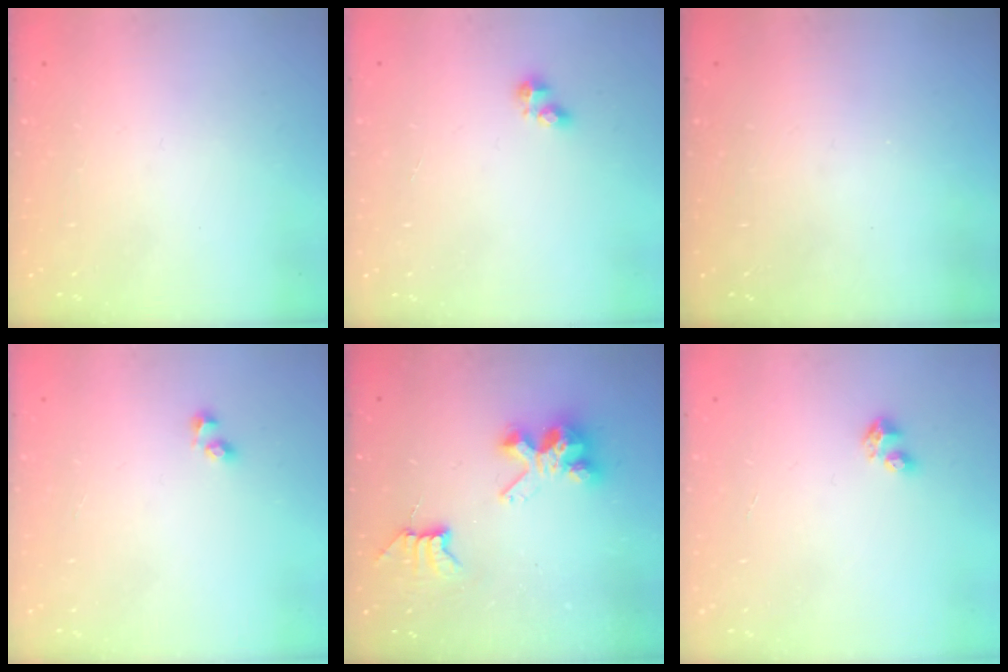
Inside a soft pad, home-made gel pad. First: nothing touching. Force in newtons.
{"total": 3.6, "press": 3.5, "slide": 0.4}
{"total": 0.0}
{"total": 2.6, "press": 2.3, "slide": 1.2}
{"total": 7.8, "press": 7.7, "slide": 0.5}
{"total": 3.0, "press": 2.9, "slide": 0.3}